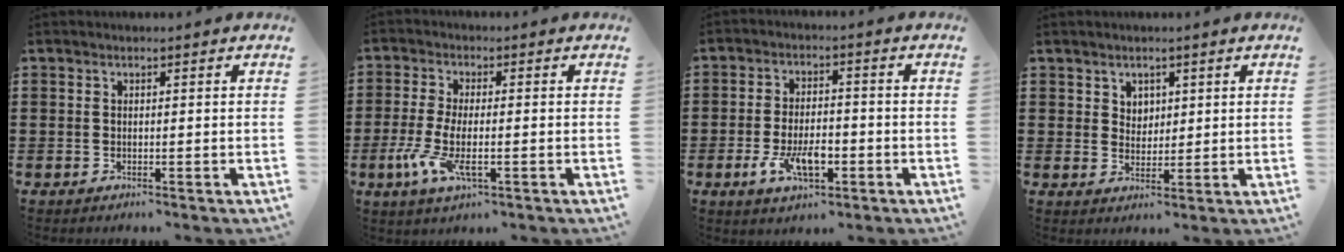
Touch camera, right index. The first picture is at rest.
{"total": 7.2, "force": [-1.9, 2.7, 6.4], "torque": [-0.148, -0.015, -0.038]}
{"total": 7.0, "force": [-2.7, 3.2, 5.6], "torque": [-0.116, 0.000, -0.049]}
{"total": 2.6, "force": [1.6, 2.0, 0.4], "torque": [-0.015, 0.009, 0.030]}